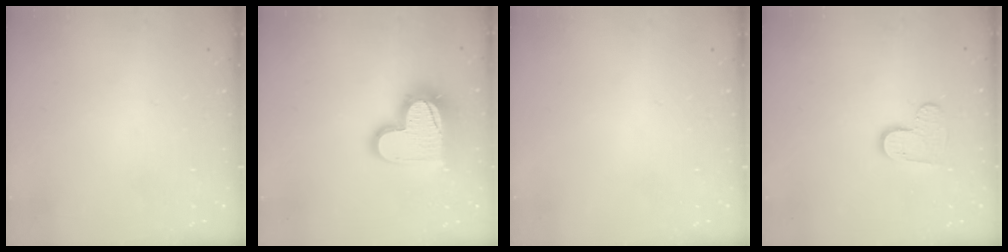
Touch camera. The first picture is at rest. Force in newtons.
{"total": 16.7, "press": 16.7, "slide": 1.4}
{"total": 0.0}
{"total": 6.9, "press": 6.9, "slide": 0.5}